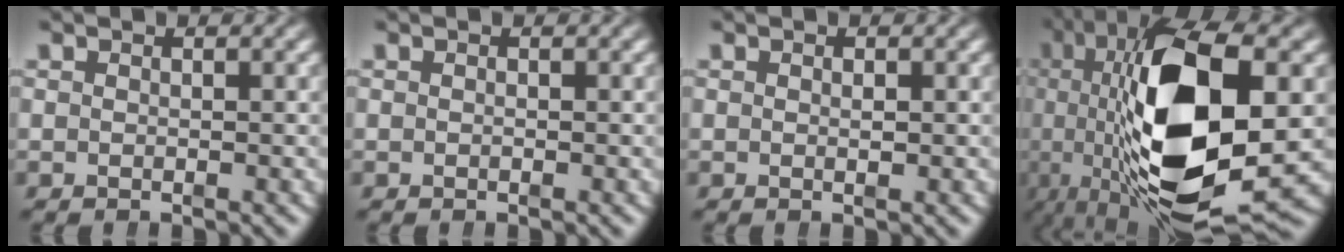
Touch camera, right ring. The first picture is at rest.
{"total": 0.0}
{"total": 0.6, "force": [0.1, 0.3, 0.5], "torque": [-0.010, -0.005, 0.003]}
{"total": 20.7, "force": [1.0, 9.4, 18.4], "torque": [-0.319, -0.018, 0.029]}